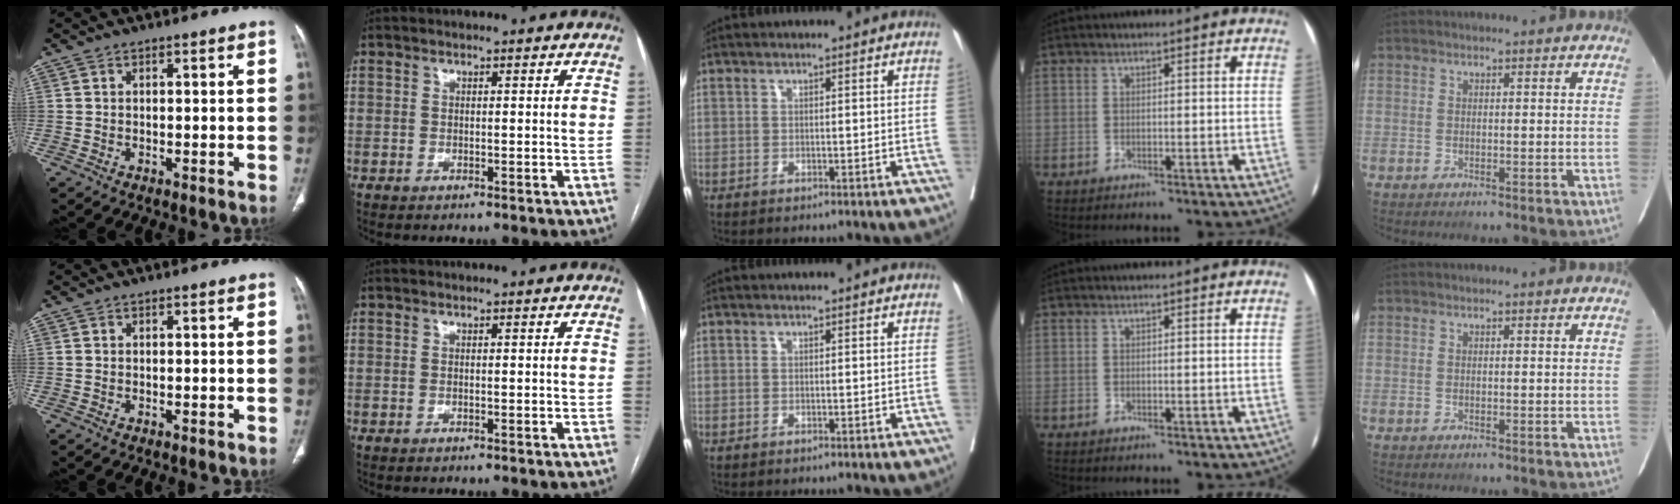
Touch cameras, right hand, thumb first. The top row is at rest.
{}